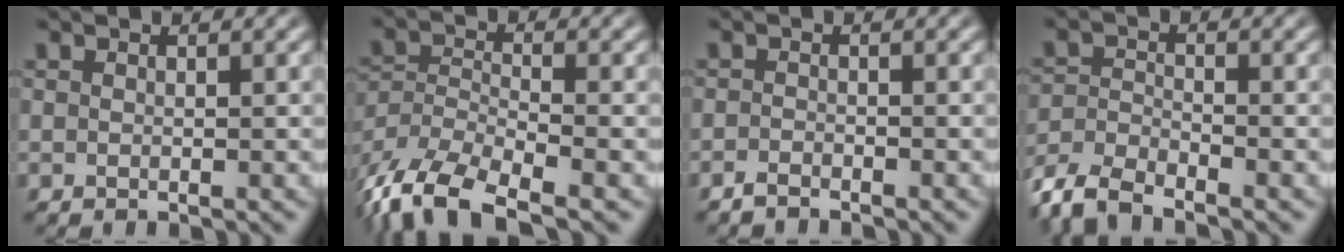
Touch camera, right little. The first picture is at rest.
{"total": 8.2, "force": [-4.8, 4.6, 4.7], "torque": [-0.114, -0.042, -0.063]}
{"total": 1.5, "force": [-1.5, -0.2, -0.1], "torque": [0.000, -0.010, -0.025]}
{"total": 5.0, "force": [-3.8, 2.6, 1.8], "torque": [-0.040, -0.013, -0.067]}